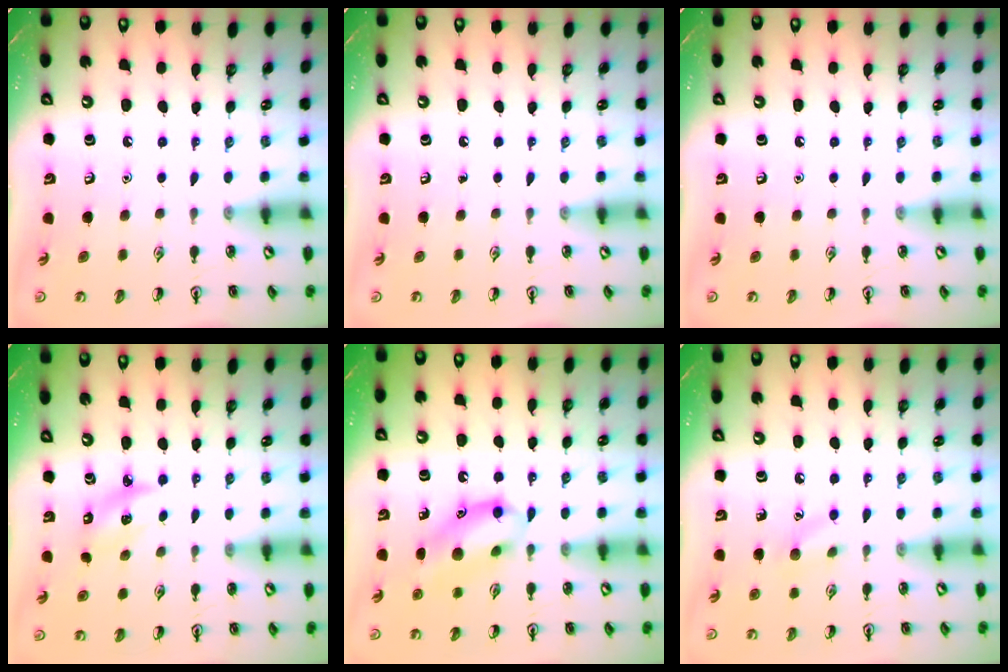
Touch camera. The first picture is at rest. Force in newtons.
{"total": 0.0}
{"total": 0.0}
{"total": 3.0, "press": 3.0, "slide": 0.5}
{"total": 13.0, "press": 12.7, "slide": 2.6}
{"total": 6.6, "press": 6.4, "slide": 1.5}